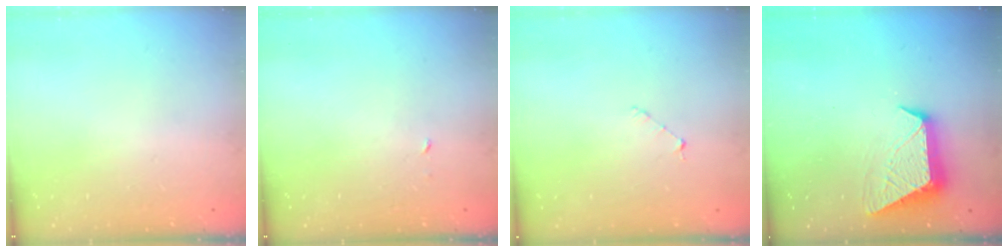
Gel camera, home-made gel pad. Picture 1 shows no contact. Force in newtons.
{"total": 1.8, "press": 1.8, "slide": 0.1}
{"total": 3.0, "press": 3.0, "slide": 0.3}
{"total": 10.2, "press": 10.1, "slide": 0.5}